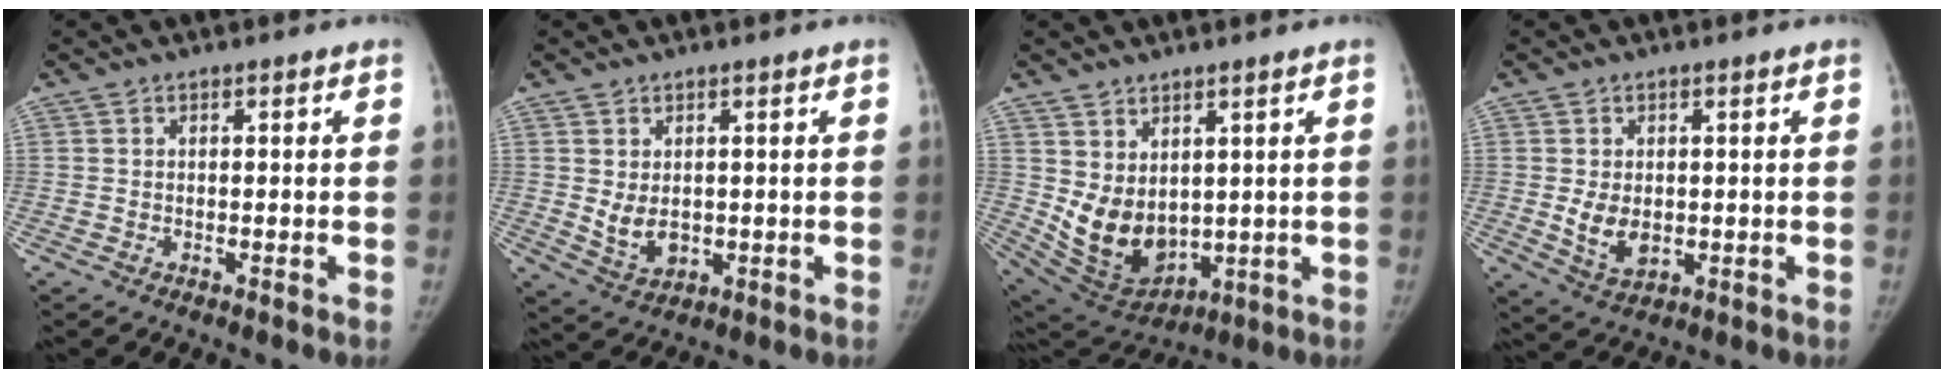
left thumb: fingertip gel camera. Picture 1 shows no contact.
{"total": 5.0, "force": [0.4, 3.4, 3.6], "torque": [-0.049, -0.015, 0.022]}
{"total": 11.3, "force": [2.0, 7.6, 8.1], "torque": [-0.113, -0.027, 0.071]}
{"total": 5.6, "force": [-0.1, 3.7, 4.2], "torque": [-0.065, -0.013, 0.011]}